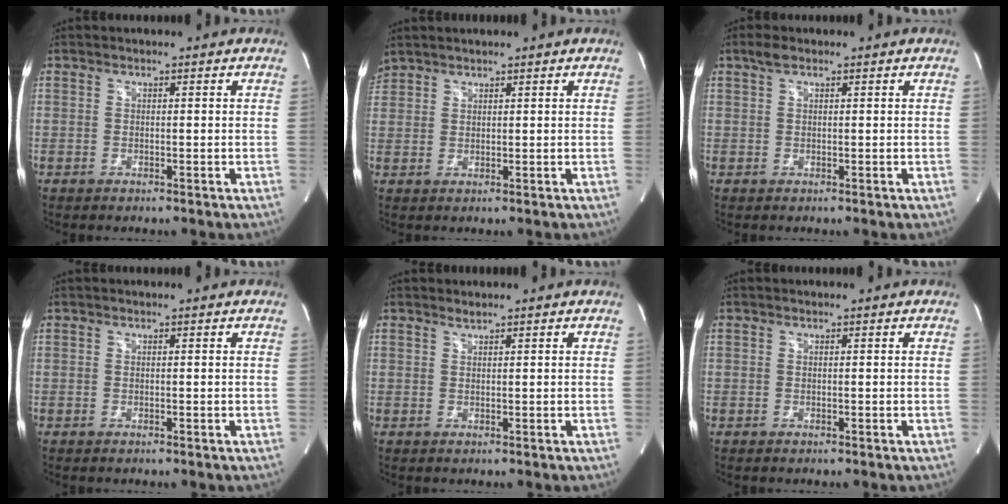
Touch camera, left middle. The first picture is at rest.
{"total": 3.1, "force": [3.0, 0.8, 0.6], "torque": [-0.019, 0.030, 0.060]}
{"total": 1.7, "force": [1.2, 0.6, 1.1], "torque": [-0.027, 0.013, 0.022]}
{"total": 0.0}
{"total": 0.7, "force": [0.6, -0.2, 0.1], "torque": [-0.007, -0.003, 0.014]}
{"total": 0.0}